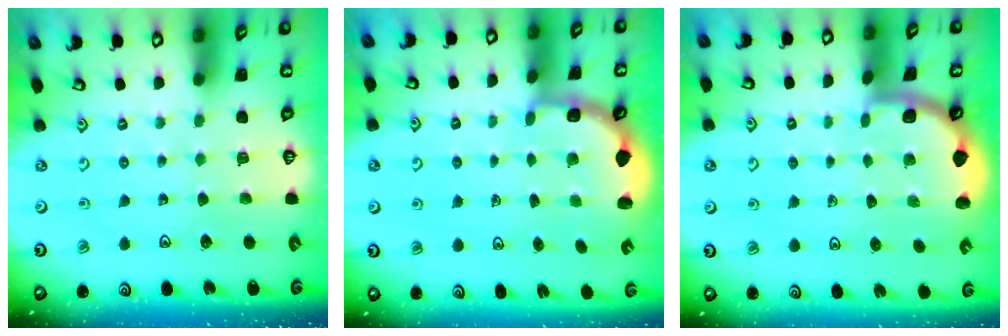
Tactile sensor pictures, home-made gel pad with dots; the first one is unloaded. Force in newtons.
{"total": 2.8, "press": 2.3, "slide": 1.7}
{"total": 1.7, "press": 1.7, "slide": 0.0}